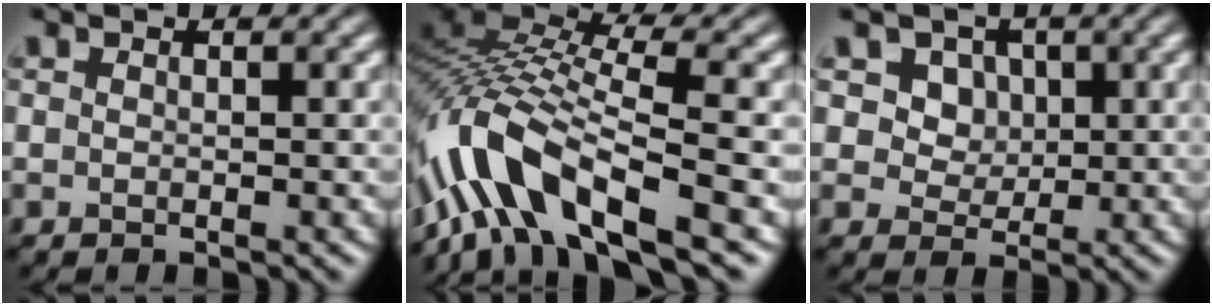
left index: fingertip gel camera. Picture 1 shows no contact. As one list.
[{"total": 10.9, "force": [-5.9, 3.5, 8.5], "torque": [-0.173, 0.016, -0.107]}, {"total": 4.7, "force": [2.2, 3.7, 1.9], "torque": [-0.048, 0.001, 0.044]}]